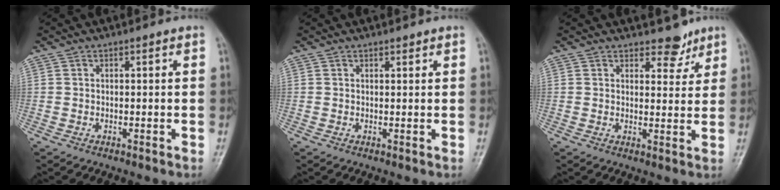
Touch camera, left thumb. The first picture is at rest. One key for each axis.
{"total": 0.8, "fx": 0.8, "fy": 0.3, "fz": 0.2, "tx": -0.003, "ty": -0.007, "tz": 0.011}
{"total": 4.2, "fx": 3.4, "fy": 2.2, "fz": 1.2, "tx": 0.011, "ty": -0.024, "tz": 0.049}